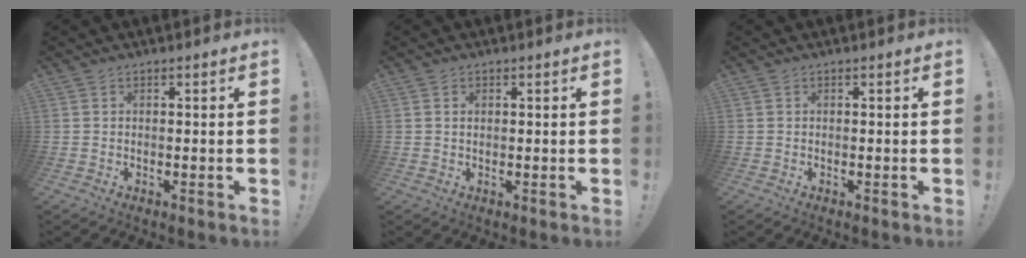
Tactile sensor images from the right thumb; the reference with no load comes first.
{"total": 0.9, "force": [0.3, 0.6, 0.6], "torque": [-0.011, 0.002, 0.005]}
{"total": 0.0}